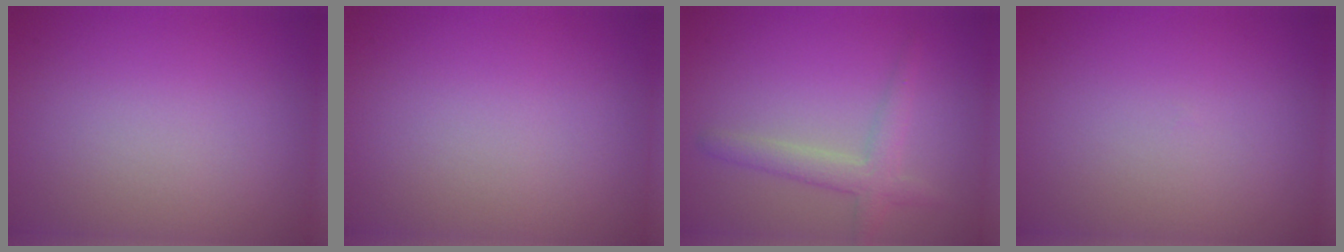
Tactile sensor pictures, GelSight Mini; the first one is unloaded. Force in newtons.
{"total": 0.0}
{"total": 2.6, "press": 2.6, "slide": 0.1}
{"total": 0.0}